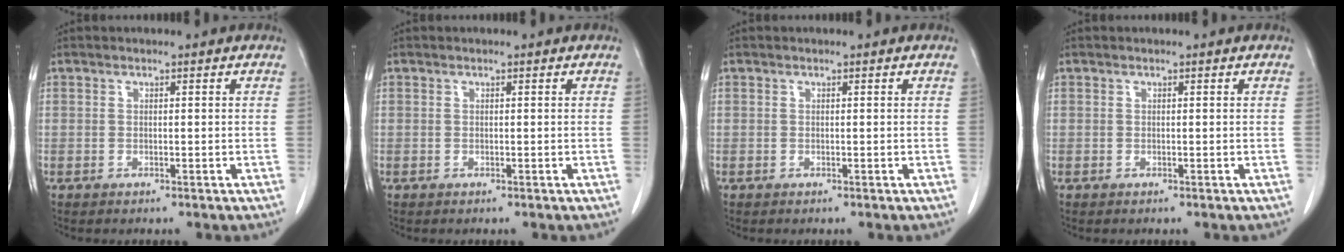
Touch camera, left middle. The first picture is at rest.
{"total": 0.0}
{"total": 0.0}
{"total": 0.0}